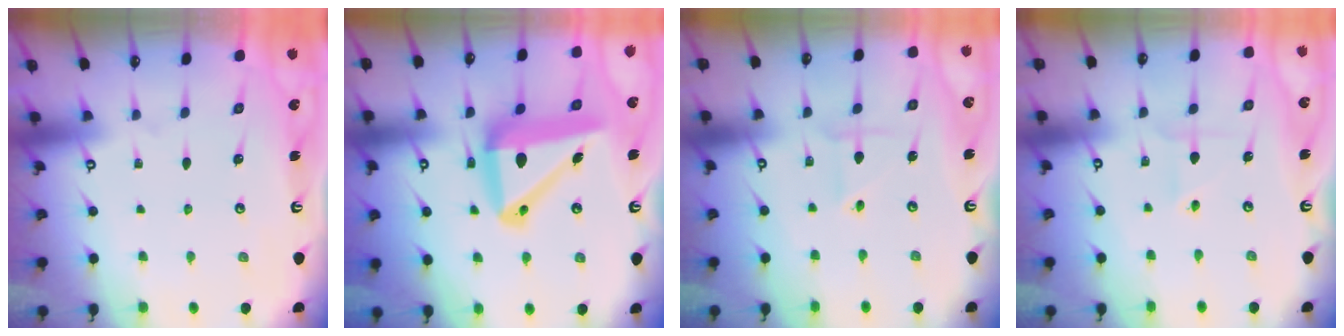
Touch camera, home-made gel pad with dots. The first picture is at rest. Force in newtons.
{"total": 15.6, "press": 15.5, "slide": 1.4}
{"total": 3.0, "press": 3.0, "slide": 0.3}
{"total": 2.0, "press": 2.0, "slide": 0.5}